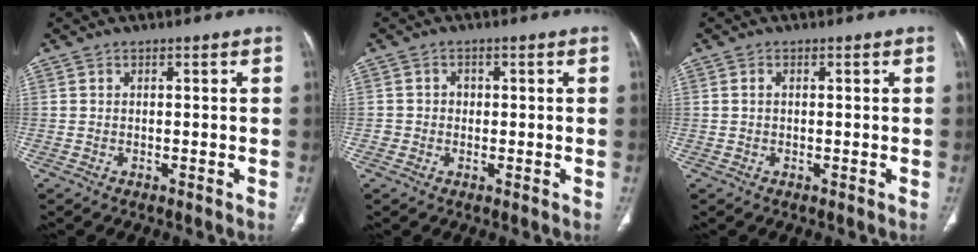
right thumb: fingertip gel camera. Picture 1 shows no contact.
{"total": 1.9, "force": [-0.2, 1.8, 0.3], "torque": [0.009, 0.008, -0.007]}
{"total": 0.7, "force": [0.1, 0.5, 0.5], "torque": [-0.012, 0.002, 0.002]}